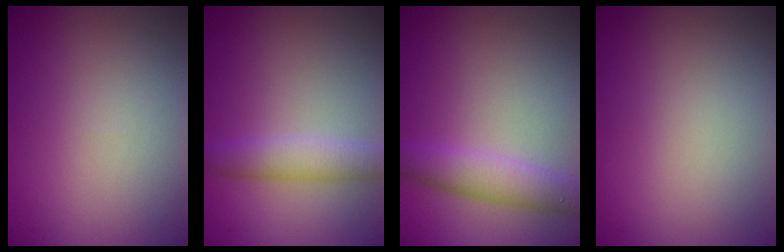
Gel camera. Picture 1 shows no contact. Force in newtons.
{"total": 2.9, "press": 2.9, "slide": 0.0}
{"total": 3.5, "press": 3.5, "slide": 0.2}
{"total": 0.0}